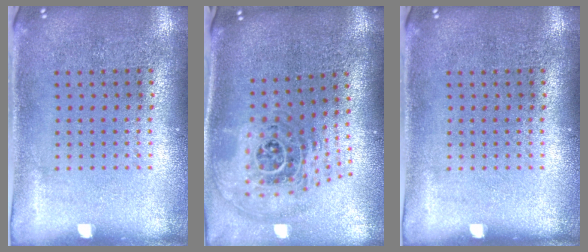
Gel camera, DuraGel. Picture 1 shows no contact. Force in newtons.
{"total": 1.9, "press": 1.5, "slide": 1.2}
{"total": 0.0}